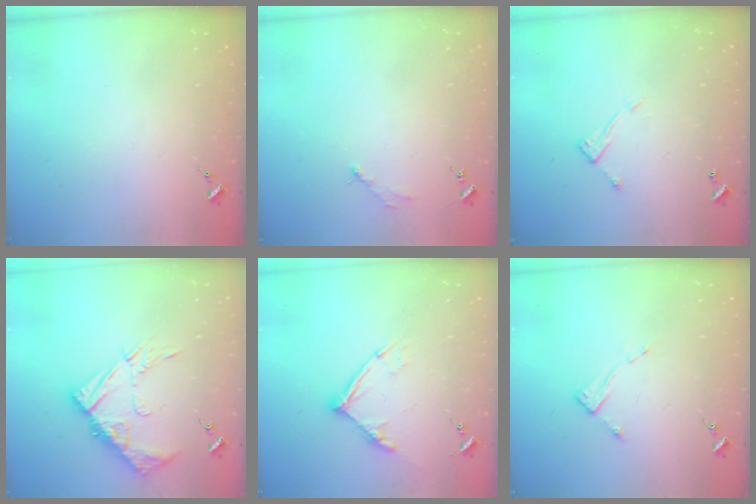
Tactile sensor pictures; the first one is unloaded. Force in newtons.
{"total": 2.6, "press": 2.6, "slide": 0.3}
{"total": 7.1, "press": 7.1, "slide": 0.0}
{"total": 13.4, "press": 13.4, "slide": 1.0}
{"total": 12.8, "press": 12.7, "slide": 1.2}
{"total": 2.6, "press": 2.6, "slide": 0.3}